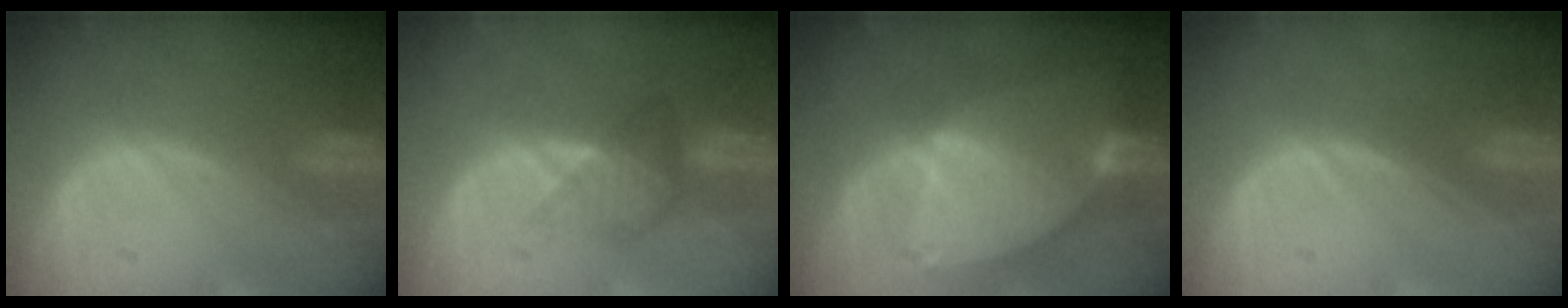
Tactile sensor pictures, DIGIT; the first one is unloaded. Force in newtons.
{"total": 3.3, "press": 3.3, "slide": 0.2}
{"total": 8.6, "press": 7.5, "slide": 4.2}
{"total": 0.0}